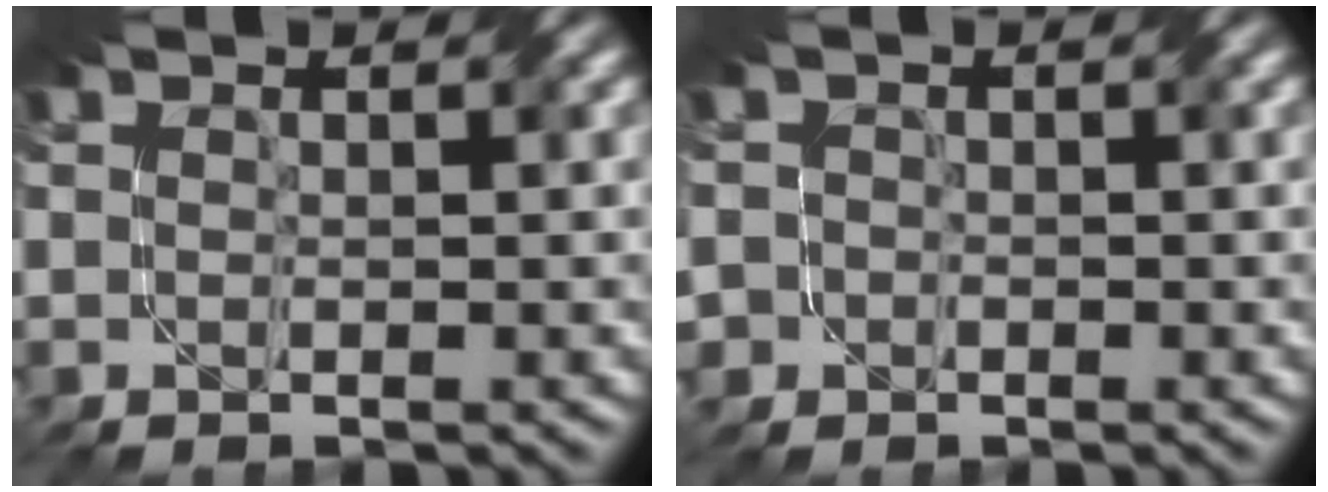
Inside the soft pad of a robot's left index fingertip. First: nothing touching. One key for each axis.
{"total": 2.4, "fx": -0.6, "fy": 2.4, "fz": 0.2, "tx": 0.000, "ty": 0.012, "tz": -0.018}